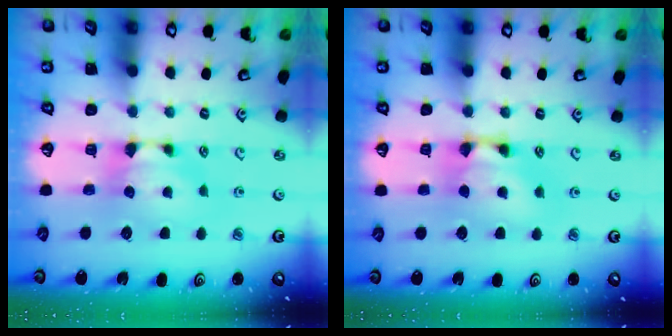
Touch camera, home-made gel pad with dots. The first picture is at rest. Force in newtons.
{"total": 3.1, "press": 3.1, "slide": 0.3}